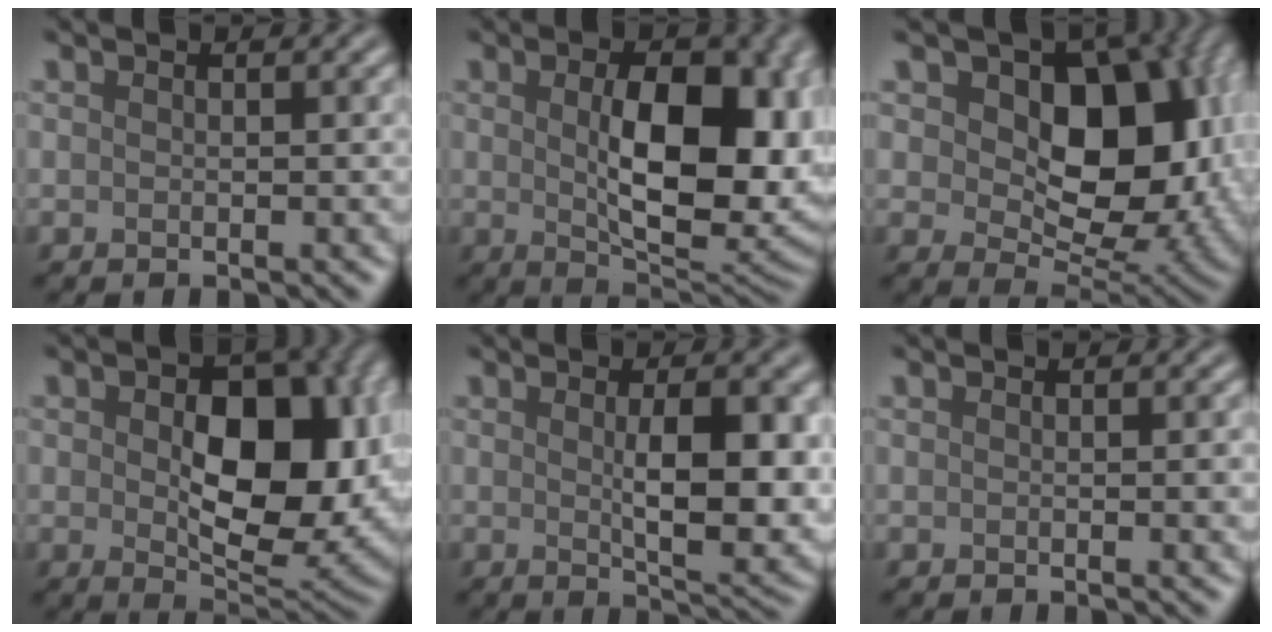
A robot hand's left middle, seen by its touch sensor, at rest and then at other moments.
{"total": 11.7, "force": [0.5, 6.2, 9.9], "torque": [-0.145, -0.015, 0.026]}
{"total": 12.2, "force": [2.8, 8.0, 8.8], "torque": [-0.117, -0.008, 0.038]}
{"total": 11.4, "force": [0.5, 6.7, 9.3], "torque": [-0.134, -0.009, 0.017]}
{"total": 7.2, "force": [0.5, 2.3, 6.8], "torque": [-0.100, -0.010, 0.015]}
{"total": 0.8, "force": [0.0, 0.1, 0.8], "torque": [-0.009, 0.000, 0.000]}